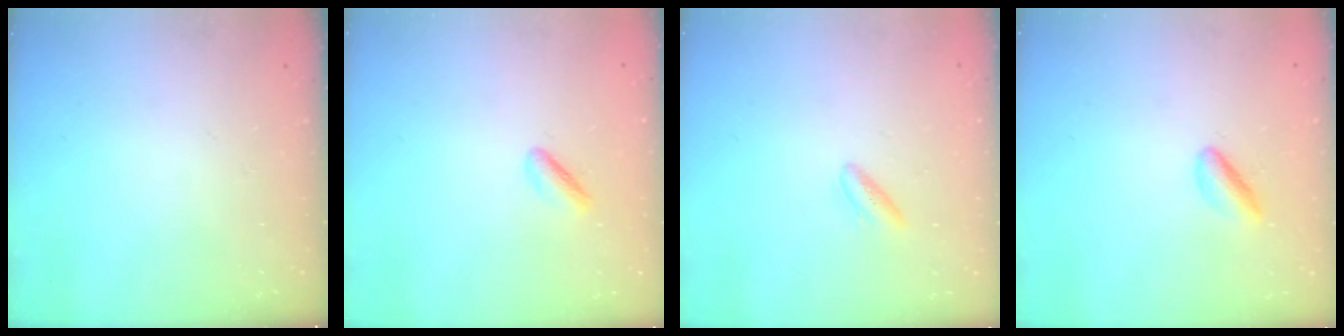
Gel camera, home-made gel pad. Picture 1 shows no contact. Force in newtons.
{"total": 1.7, "press": 1.4, "slide": 1.0}
{"total": 4.4, "press": 4.1, "slide": 1.6}
{"total": 2.9, "press": 2.8, "slide": 0.4}